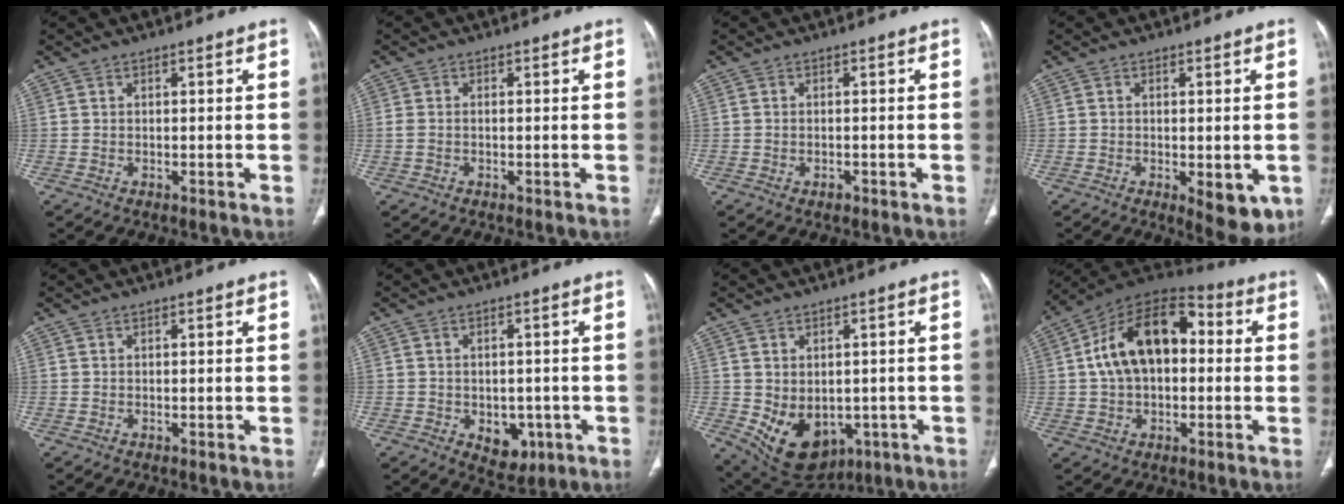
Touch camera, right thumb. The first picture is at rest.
{"total": 1.4, "force": [-0.2, 0.9, 1.1], "torque": [-0.037, 0.005, -0.003]}
{"total": 1.1, "force": [-0.6, 0.7, 0.6], "torque": [-0.011, 0.006, -0.006]}
{"total": 7.0, "force": [-2.2, 3.1, 5.8], "torque": [-0.058, -0.008, -0.020]}
{"total": 0.0}
{"total": 6.2, "force": [-2.0, 4.4, 3.9], "torque": [-0.025, 0.007, -0.014]}
{"total": 12.2, "force": [-2.9, 9.0, 7.8], "torque": [-0.108, -0.003, -0.014]}
{"total": 17.3, "force": [1.8, 10.7, 13.4], "torque": [-0.208, 0.043, 0.022]}